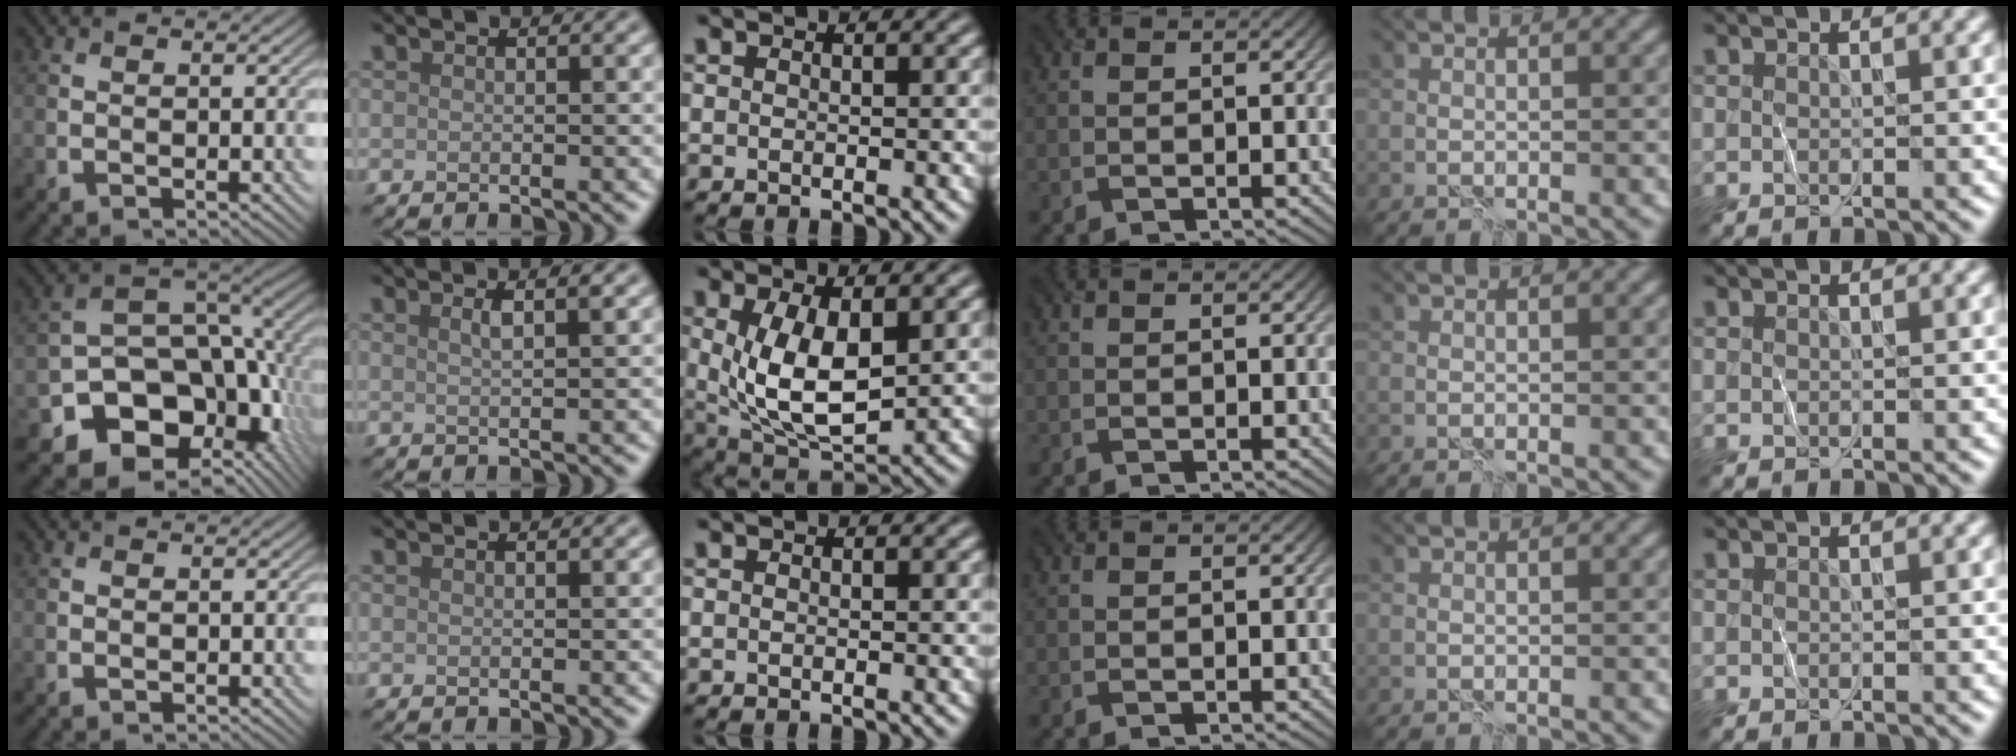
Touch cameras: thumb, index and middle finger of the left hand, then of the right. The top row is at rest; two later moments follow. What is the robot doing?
{"motion": "wrap", "object": "plastic wrap"}